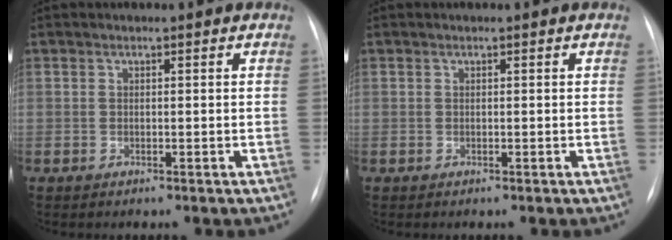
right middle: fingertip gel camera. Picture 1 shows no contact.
{"total": 0.0}